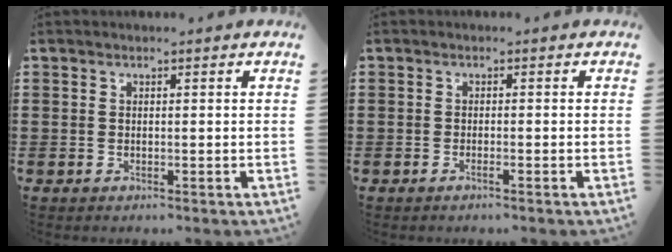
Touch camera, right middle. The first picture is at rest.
{"total": 0.8, "force": [-0.5, -0.1, 0.6], "torque": [-0.012, -0.004, -0.008]}